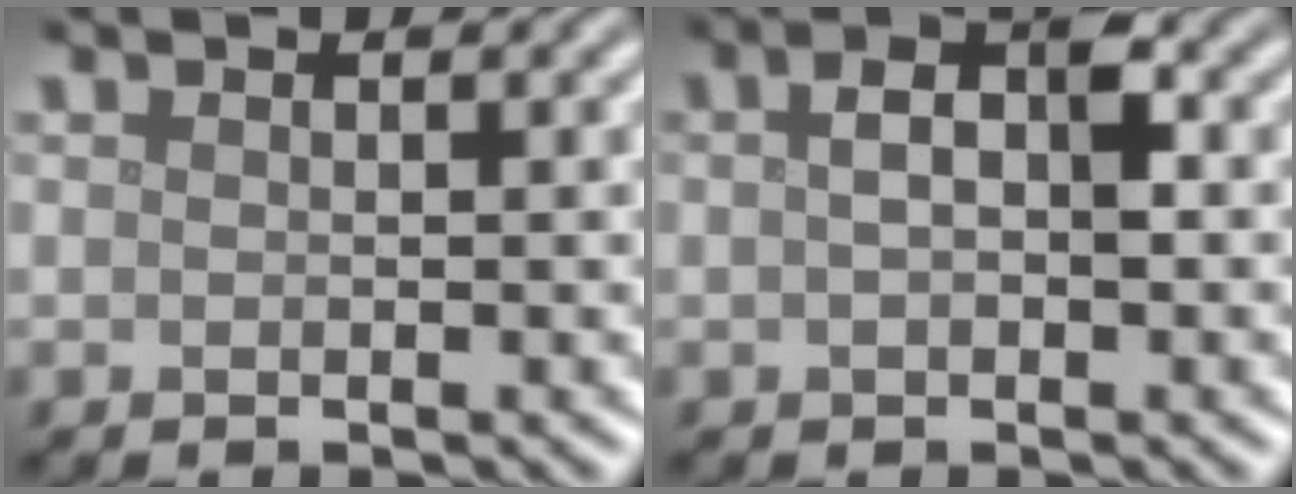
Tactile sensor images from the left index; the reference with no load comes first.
{"total": 3.4, "force": [0.4, 1.7, 3.0], "torque": [-0.054, 0.007, 0.002]}